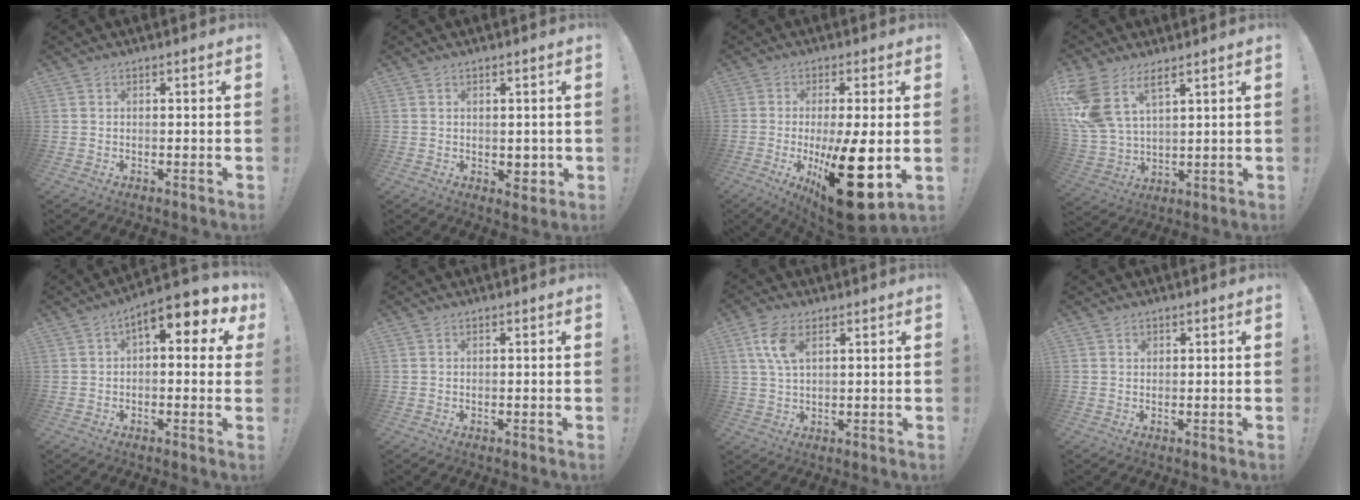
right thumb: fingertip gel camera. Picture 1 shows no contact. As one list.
[{"total": 3.2, "force": [0.4, 2.6, 1.8], "torque": [-0.016, -0.001, 0.009]}, {"total": 19.8, "force": [-4.4, 5.6, 18.5], "torque": [-0.285, 0.002, -0.054]}, {"total": 12.1, "force": [7.3, 6.3, 7.3], "torque": [-0.163, -0.036, 0.144]}, {"total": 8.7, "force": [3.6, 3.5, 7.1], "torque": [-0.088, -0.024, 0.058]}, {"total": 0.0}, {"total": 7.6, "force": [3.1, 3.9, 5.6], "torque": [-0.109, -0.010, 0.055]}, {"total": 0.8, "force": [0.4, 0.6, 0.0], "torque": [0.006, -0.002, 0.008]}]